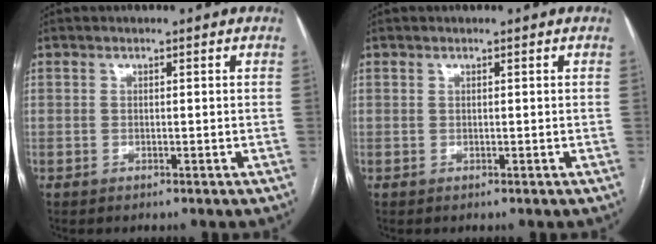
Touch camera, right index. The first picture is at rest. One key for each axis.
{"total": 0.0}